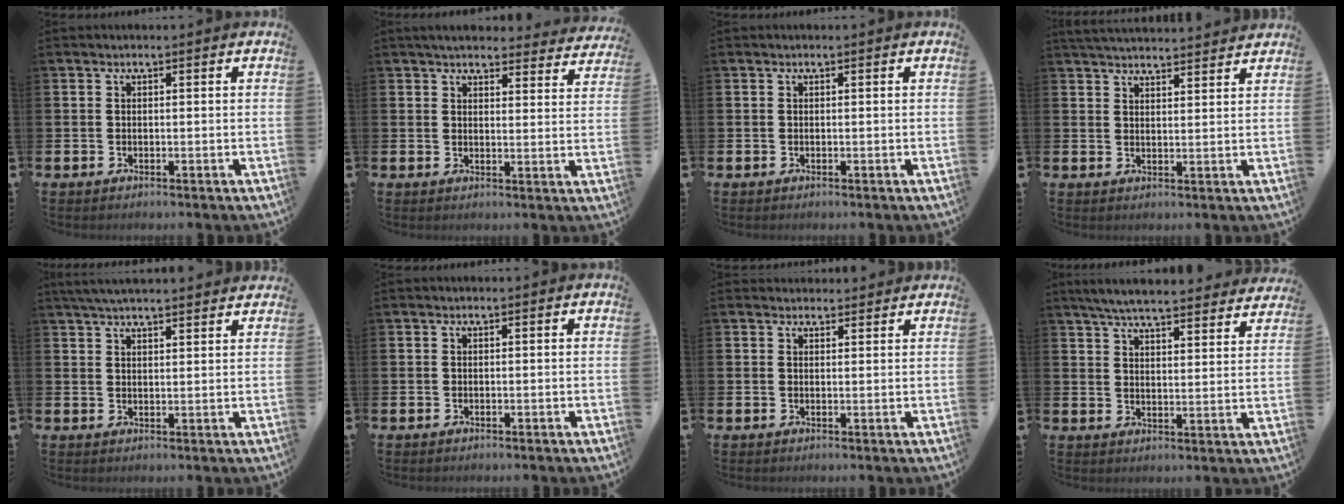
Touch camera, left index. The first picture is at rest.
{"total": 4.4, "force": [4.2, 1.0, 0.8], "torque": [-0.016, -0.025, 0.074]}
{"total": 0.0}
{"total": 3.9, "force": [3.9, 0.1, 0.2], "torque": [-0.010, -0.022, 0.070]}
{"total": 4.3, "force": [4.1, 0.2, 1.1], "torque": [-0.035, -0.008, 0.077]}
{"total": 0.0}
{"total": 1.9, "force": [1.8, 0.6, -0.1], "torque": [0.009, -0.006, 0.032]}
{"total": 6.3, "force": [6.1, 0.7, 1.7], "torque": [-0.050, -0.035, 0.109]}